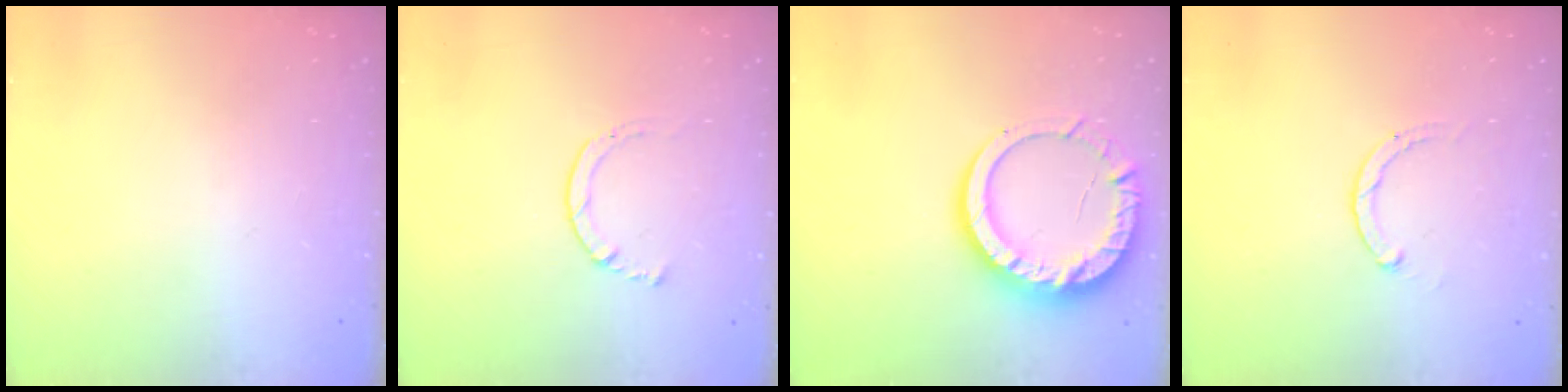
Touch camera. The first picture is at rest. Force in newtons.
{"total": 2.0, "press": 1.9, "slide": 0.3}
{"total": 14.0, "press": 13.9, "slide": 1.4}
{"total": 1.1, "press": 1.0, "slide": 0.3}